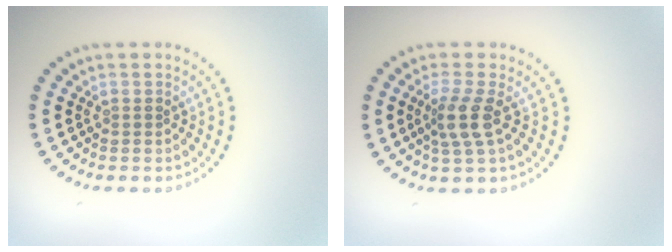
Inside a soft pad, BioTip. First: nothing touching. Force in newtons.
{"total": 2.7, "press": 2.1, "slide": 1.7}